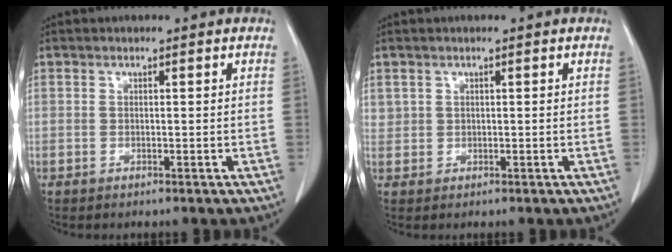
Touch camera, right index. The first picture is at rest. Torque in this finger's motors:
{"motor_torque": [0.16, -0.02, 0.02, 0.00]}